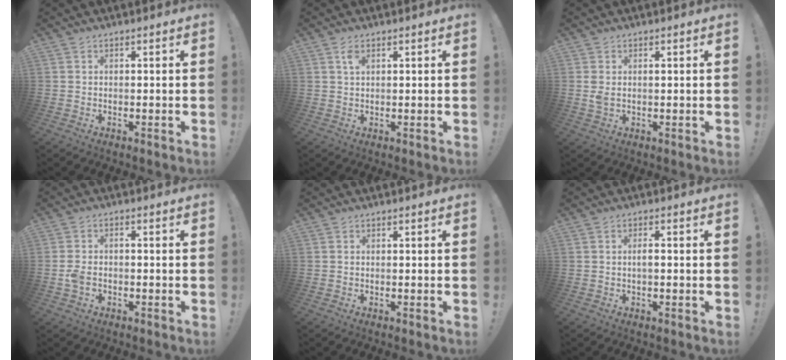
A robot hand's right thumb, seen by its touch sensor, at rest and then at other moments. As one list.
[{"total": 2.2, "force": [1.1, 1.0, 1.7], "torque": [-0.029, -0.002, 0.017]}, {"total": 1.9, "force": [0.6, 1.0, 1.5], "torque": [-0.031, 0.003, 0.009]}, {"total": 3.0, "force": [-1.6, 1.7, 1.9], "torque": [-0.042, 0.008, -0.030]}, {"total": 0.0}, {"total": 2.1, "force": [-0.6, 0.4, 2.0], "torque": [-0.041, 0.007, -0.011]}]